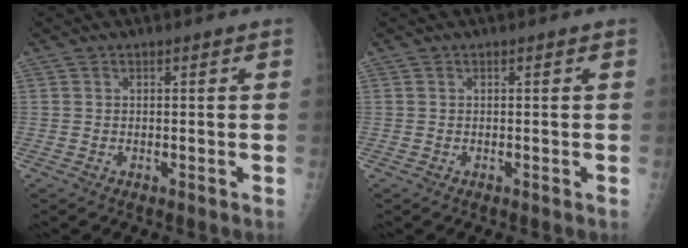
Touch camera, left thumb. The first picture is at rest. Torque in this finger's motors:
{"motor_torque": [-0.18, 0.18, -0.01, 0.00, 0.00]}